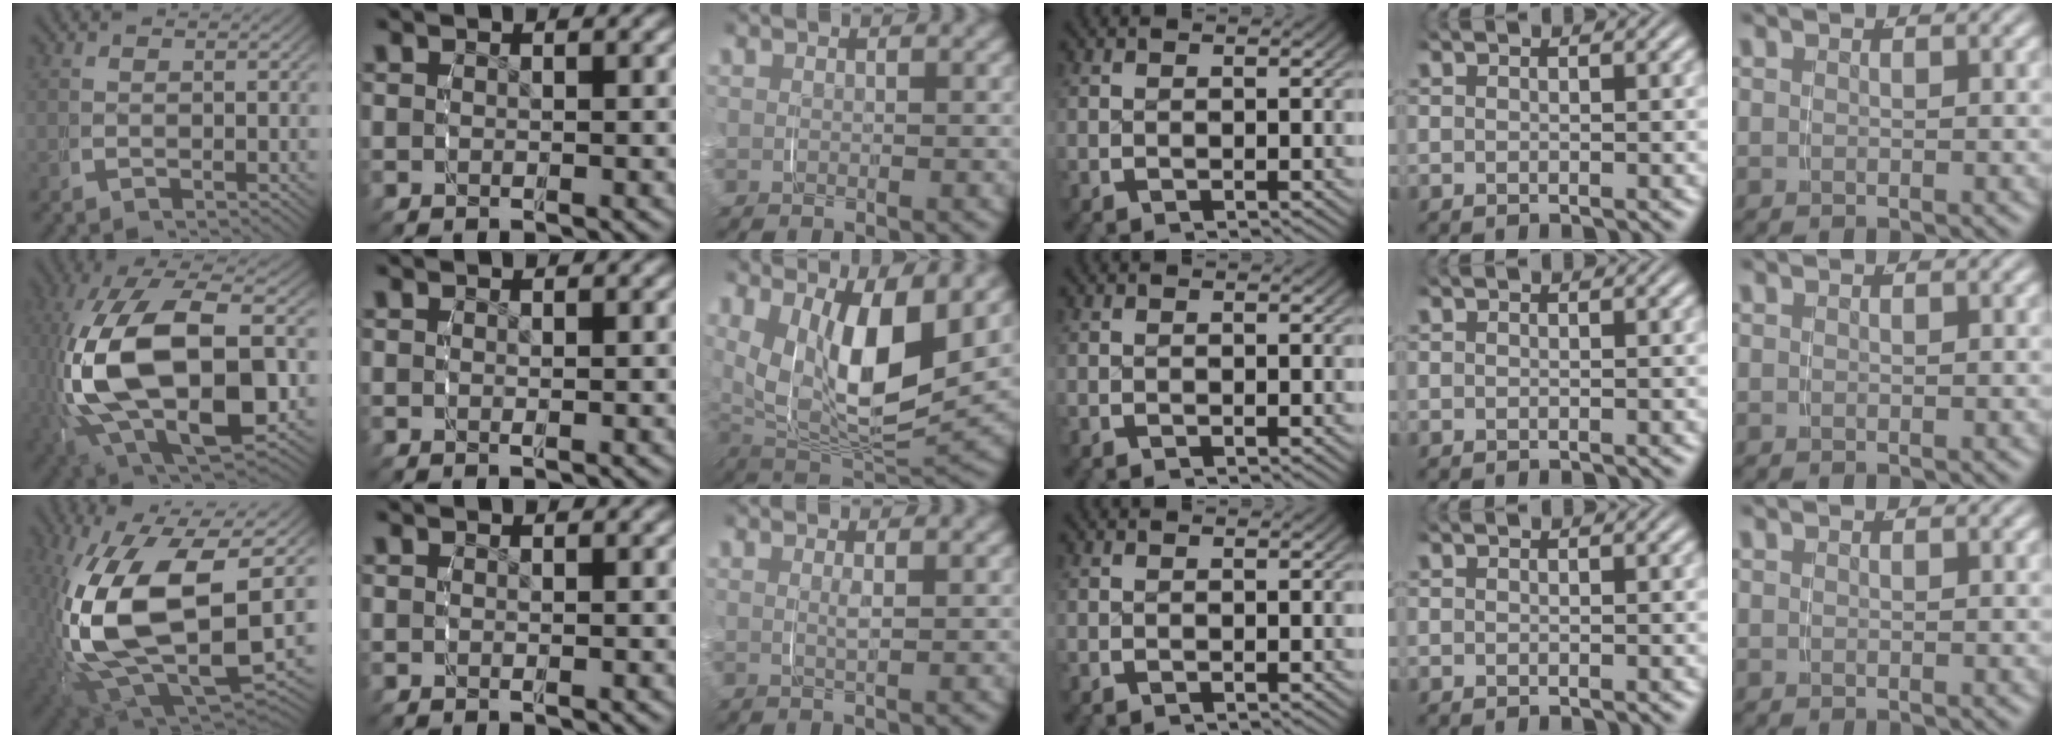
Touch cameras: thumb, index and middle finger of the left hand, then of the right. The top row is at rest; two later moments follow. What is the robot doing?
{"motion": "grasp_and_lifting", "object": "phone"}